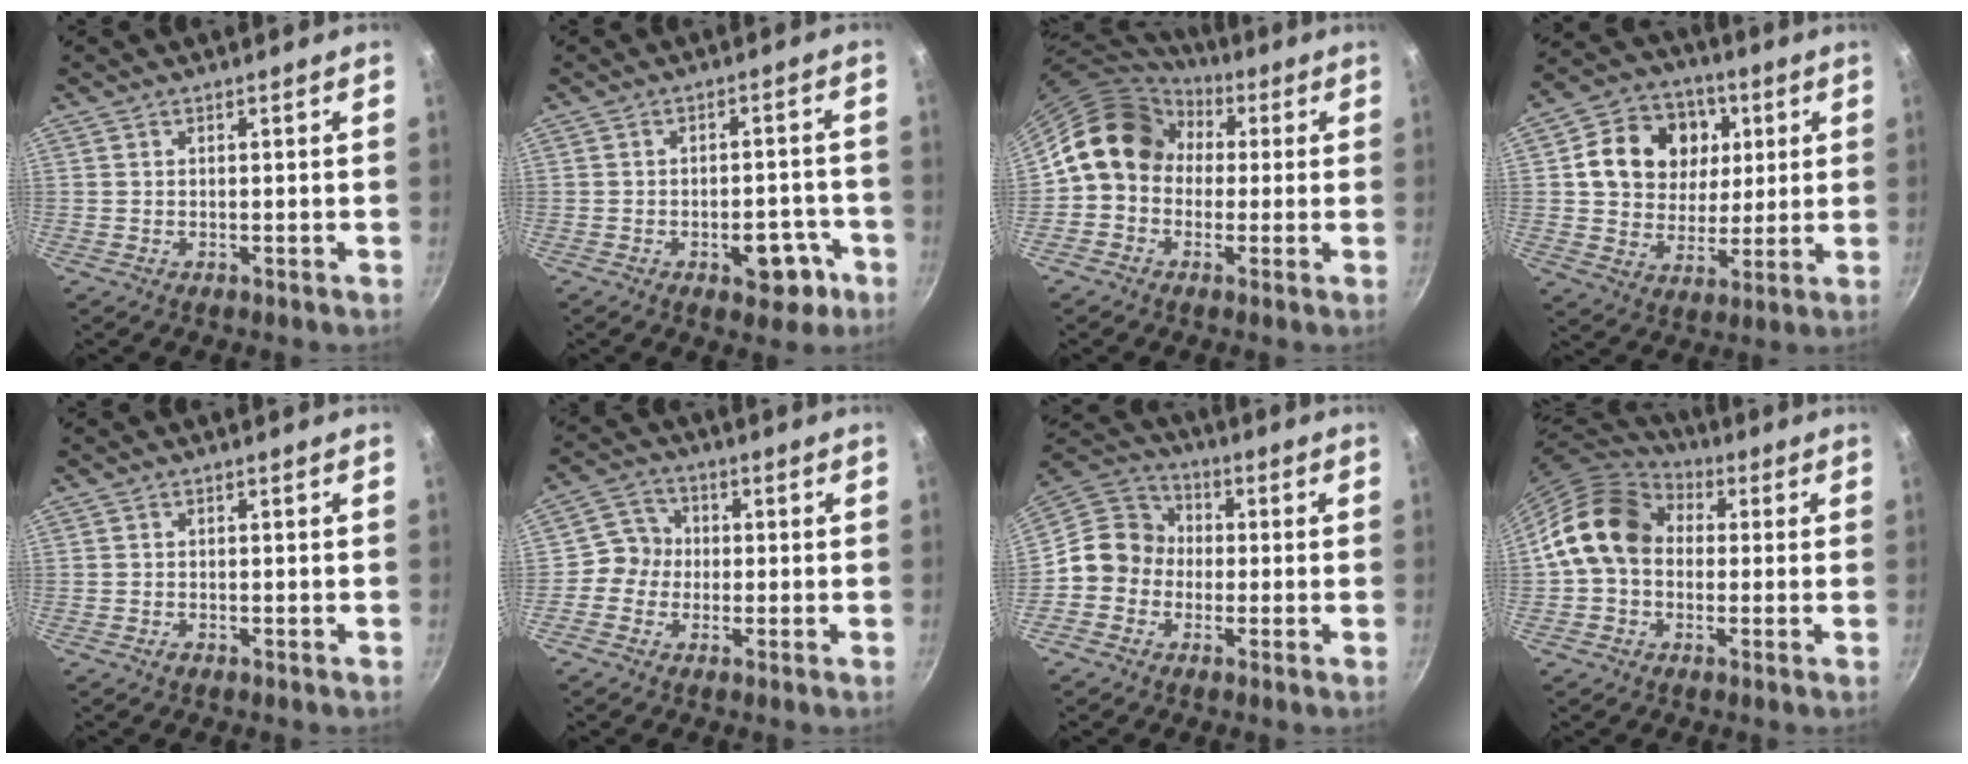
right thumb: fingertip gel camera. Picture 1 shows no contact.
{"total": 7.5, "force": [-3.4, 4.3, 5.2], "torque": [-0.038, 0.026, -0.034]}
{"total": 12.8, "force": [2.1, 10.8, 6.7], "torque": [-0.078, 0.029, 0.012]}
{"total": 16.4, "force": [4.1, 13.5, 8.4], "torque": [-0.119, 0.003, 0.066]}
{"total": 0.9, "force": [-0.6, 0.6, 0.4], "torque": [-0.008, 0.004, -0.013]}
{"total": 5.1, "force": [-0.7, 4.9, 1.4], "torque": [0.007, 0.016, -0.030]}
{"total": 9.7, "force": [-1.5, 8.9, 3.5], "torque": [-0.027, 0.032, -0.053]}
{"total": 13.8, "force": [1.1, 10.7, 8.6], "torque": [-0.127, 0.027, 0.002]}